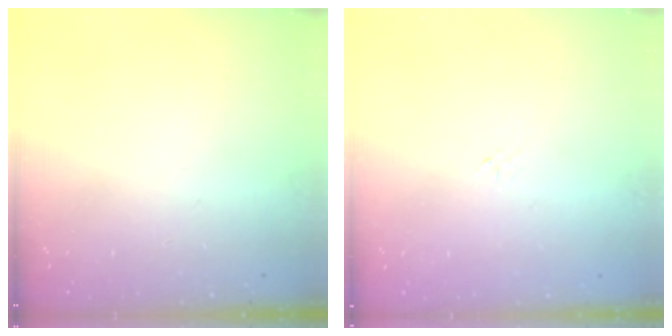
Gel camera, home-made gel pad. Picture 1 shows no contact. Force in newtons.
{"total": 0.7, "press": 0.5, "slide": 0.4}